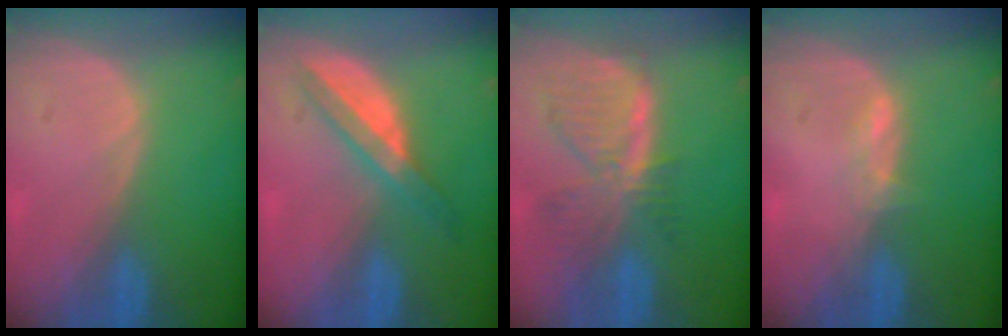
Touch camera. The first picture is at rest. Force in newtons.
{"total": 6.0, "press": 5.2, "slide": 2.9}
{"total": 7.9, "press": 7.0, "slide": 3.7}
{"total": 1.6, "press": 1.5, "slide": 0.6}